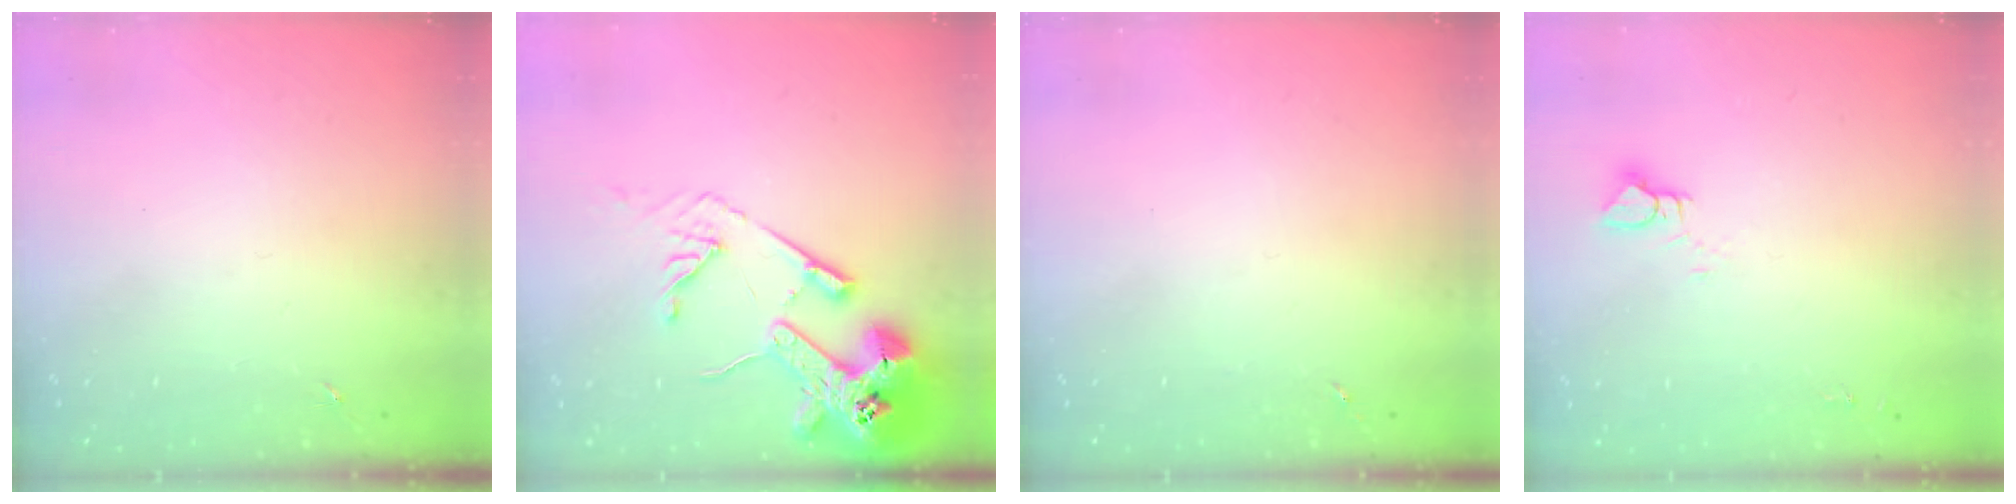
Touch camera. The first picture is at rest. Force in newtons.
{"total": 16.6, "press": 16.5, "slide": 2.0}
{"total": 0.0}
{"total": 4.3, "press": 4.3, "slide": 0.4}